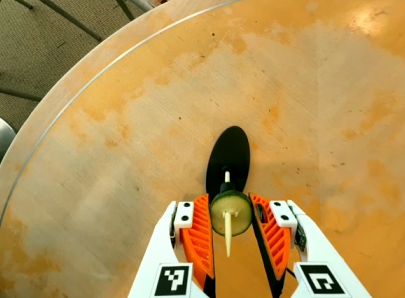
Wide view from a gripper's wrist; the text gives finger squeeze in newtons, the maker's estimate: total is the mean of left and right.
{"total": 9.0, "left": 8.6, "right": 9.3}